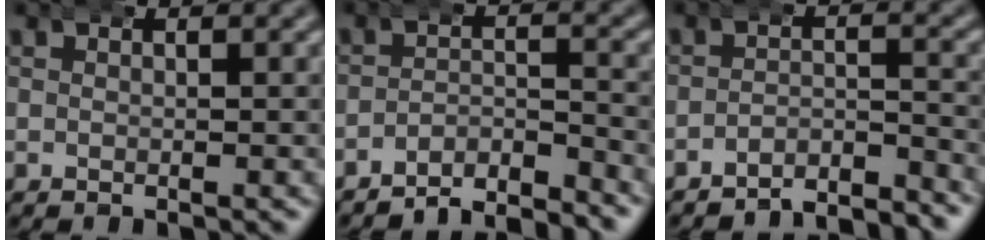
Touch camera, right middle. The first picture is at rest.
{"total": 8.2, "force": [-8.0, 1.3, 1.4], "torque": [0.006, -0.016, -0.129]}
{"total": 7.3, "force": [-7.1, 0.8, 1.3], "torque": [-0.002, -0.015, -0.114]}